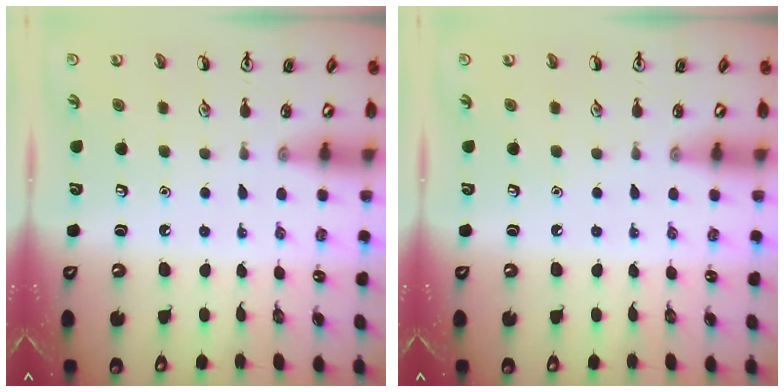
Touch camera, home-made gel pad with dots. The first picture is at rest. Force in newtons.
{"total": 0.0}